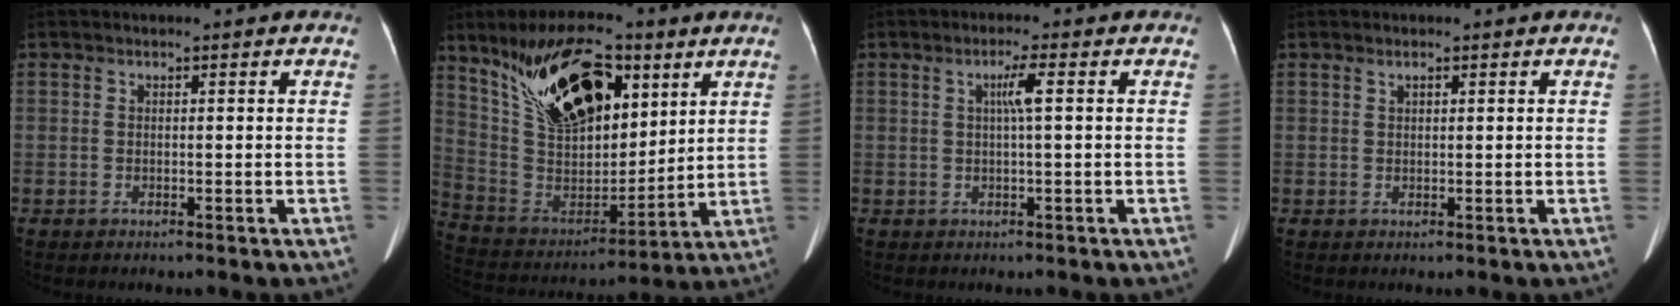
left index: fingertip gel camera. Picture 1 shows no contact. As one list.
[{"total": 21.1, "force": [10.7, 9.3, 15.6], "torque": [-0.299, 0.020, 0.203]}, {"total": 2.8, "force": [0.5, -0.3, 2.8], "torque": [-0.053, 0.003, 0.010]}, {"total": 0.7, "force": [0.5, 0.3, 0.4], "torque": [-0.011, 0.005, 0.011]}]